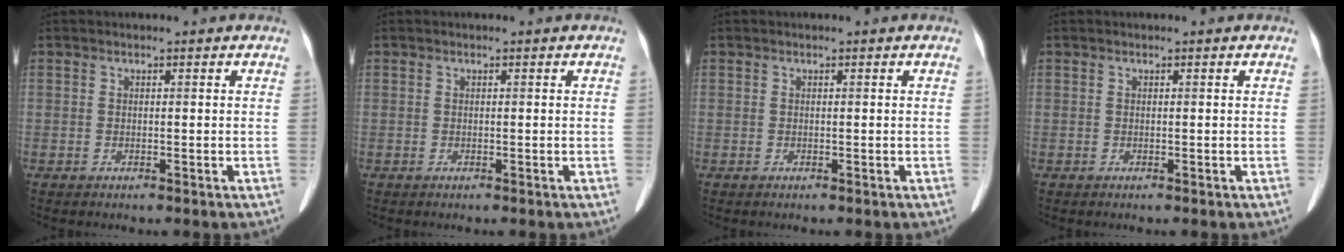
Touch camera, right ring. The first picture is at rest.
{"total": 0.0}
{"total": 0.0}
{"total": 0.0}